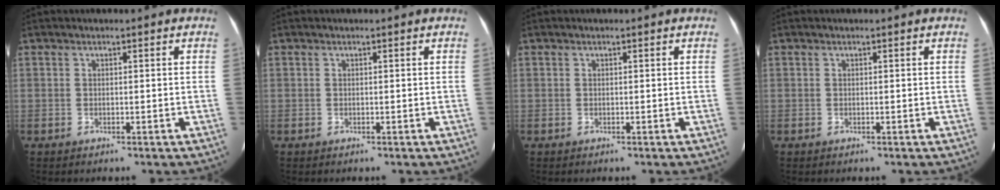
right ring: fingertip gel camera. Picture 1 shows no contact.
{"total": 0.0}
{"total": 0.0}
{"total": 0.0}